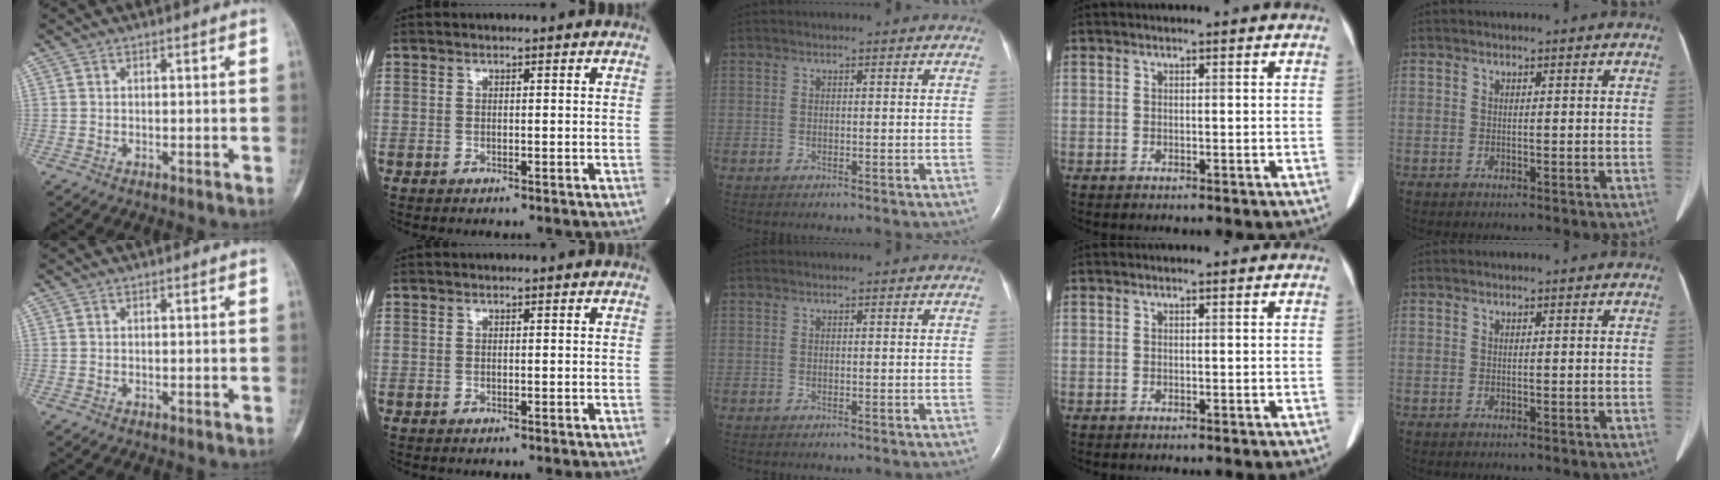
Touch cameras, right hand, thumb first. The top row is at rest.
{}